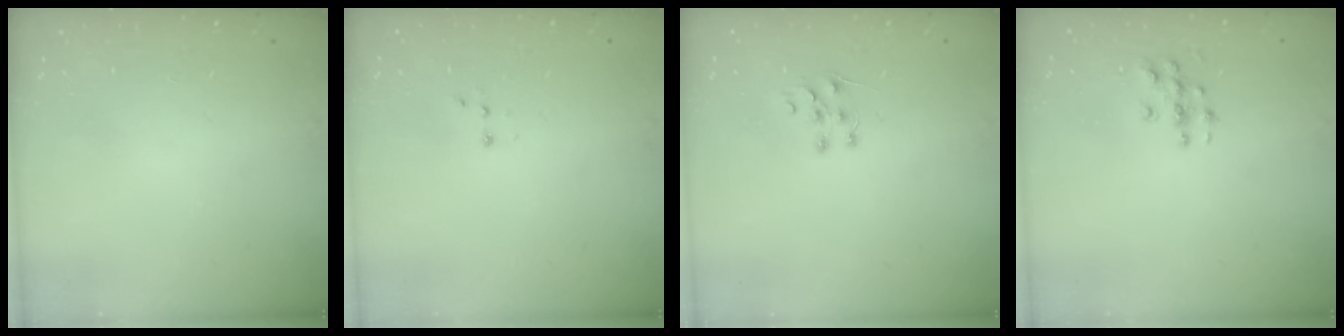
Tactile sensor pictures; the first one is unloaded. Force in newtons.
{"total": 2.8, "press": 2.7, "slide": 0.7}
{"total": 4.7, "press": 4.7, "slide": 0.3}
{"total": 3.9, "press": 3.9, "slide": 0.2}